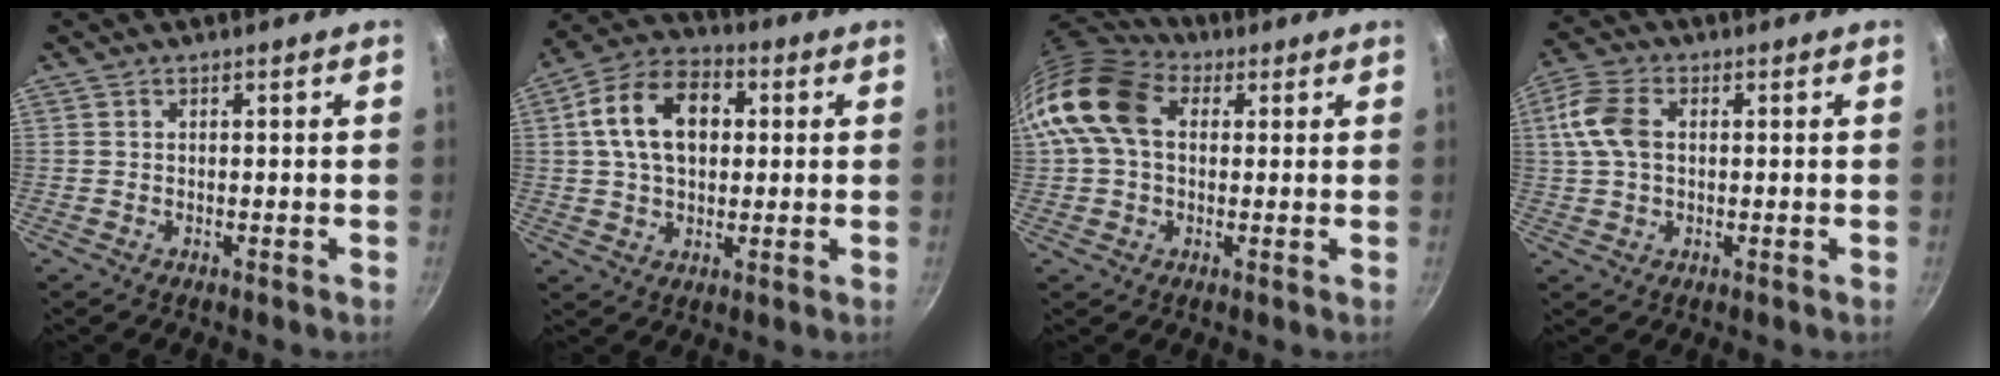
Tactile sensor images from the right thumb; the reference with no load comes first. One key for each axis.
{"total": 14.5, "fx": 2.8, "fy": 9.8, "fz": 10.3, "tx": -0.154, "ty": 0.019, "tz": 0.033}
{"total": 14.1, "fx": 2.5, "fy": 10.1, "fz": 9.5, "tx": -0.169, "ty": 0.024, "tz": 0.029}
{"total": 7.8, "fx": 1.2, "fy": 5.1, "fz": 5.8, "tx": -0.121, "ty": 0.012, "tz": 0.017}